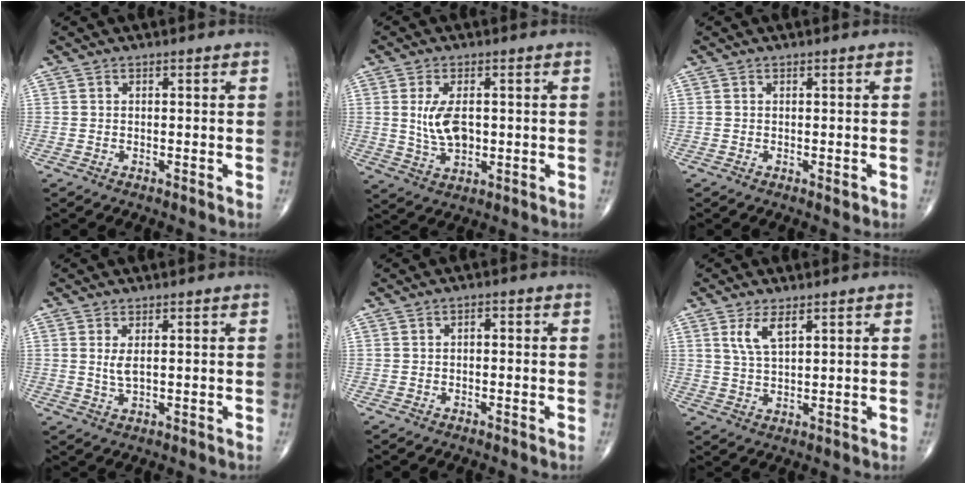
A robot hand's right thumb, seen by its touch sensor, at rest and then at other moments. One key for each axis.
{"total": 7.0, "fx": 0.6, "fy": 3.8, "fz": 5.8, "tx": -0.104, "ty": -0.007, "tz": 0.016}
{"total": 0.8, "fx": -0.2, "fy": 0.5, "fz": 0.6, "tx": -0.004, "ty": -0.002, "tz": -0.003}
{"total": 2.6, "fx": 0.6, "fy": 1.0, "fz": 2.3, "tx": -0.044, "ty": -0.008, "tz": 0.016}
{"total": 1.2, "fx": -0.1, "fy": 0.7, "fz": 0.9, "tx": -0.004, "ty": 0.007, "tz": -0.007}
{"total": 4.9, "fx": 2.5, "fy": 1.9, "fz": 3.8, "tx": -0.074, "ty": -0.011, "tz": 0.055}